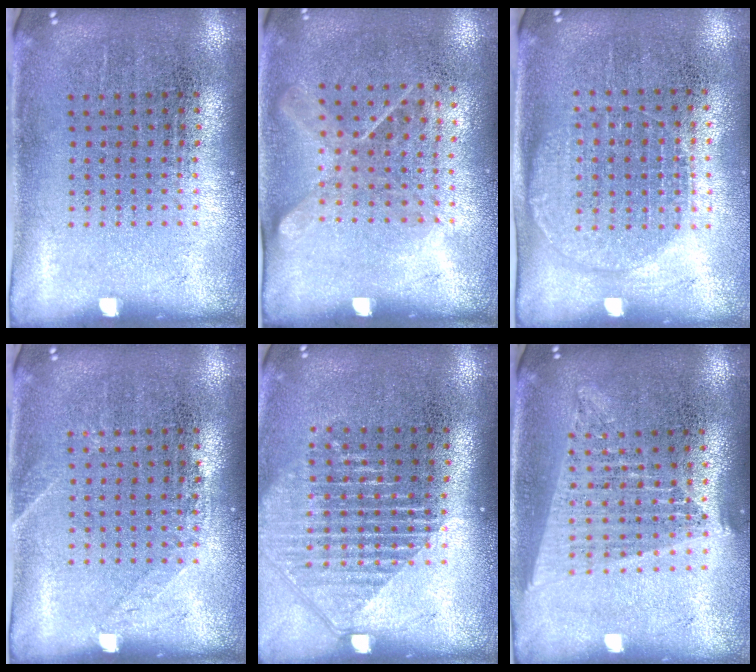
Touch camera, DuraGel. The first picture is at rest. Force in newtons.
{"total": 1.2, "press": 0.9, "slide": 0.8}
{"total": 1.3, "press": 1.2, "slide": 0.5}
{"total": 1.0, "press": 1.0, "slide": 0.2}
{"total": 1.5, "press": 1.4, "slide": 0.6}
{"total": 1.8, "press": 1.6, "slide": 0.8}